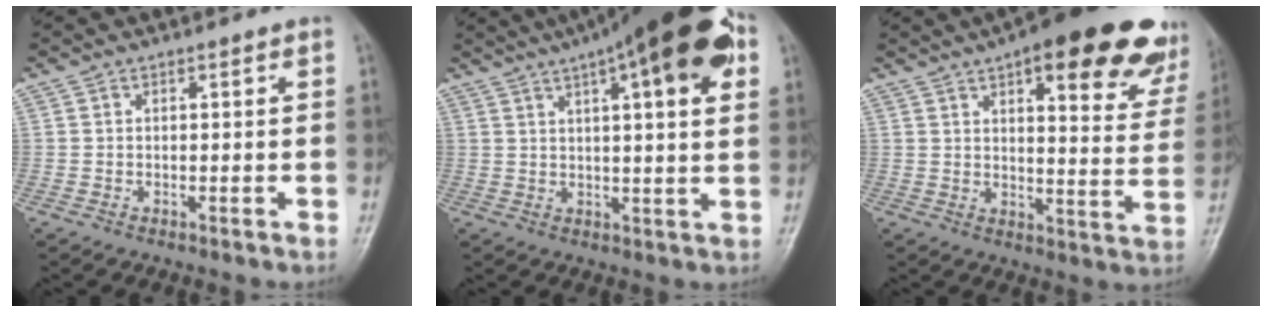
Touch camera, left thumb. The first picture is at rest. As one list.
[{"total": 20.0, "force": [9.4, 5.1, 16.8], "torque": [-0.239, 0.010, 0.133]}, {"total": 23.8, "force": [14.6, 7.8, 17.0], "torque": [-0.179, -0.039, 0.175]}]